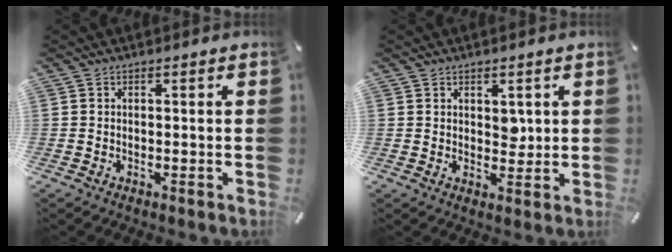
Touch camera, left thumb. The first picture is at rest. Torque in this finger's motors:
{"motor_torque": [0.63, 0.55, 0.04, -0.36, 0.09]}